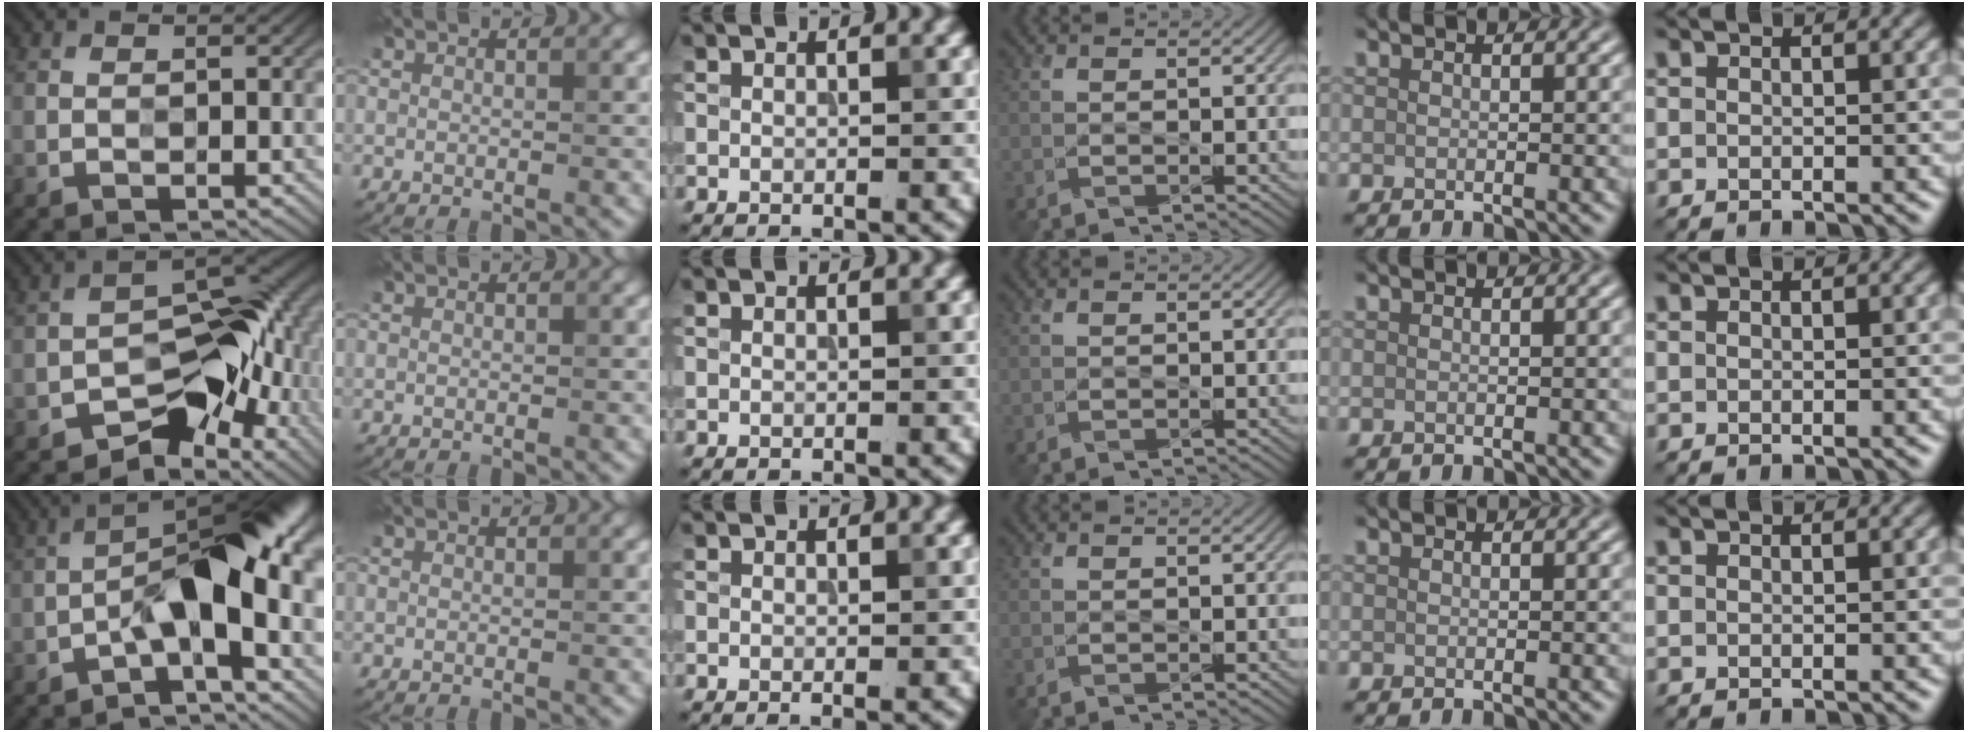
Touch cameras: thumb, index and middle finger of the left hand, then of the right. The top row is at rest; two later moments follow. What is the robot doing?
{"motion": "wipe", "object": "mirror"}